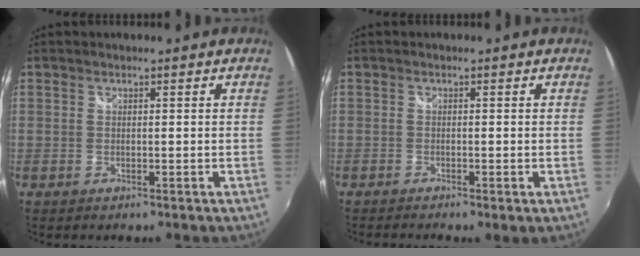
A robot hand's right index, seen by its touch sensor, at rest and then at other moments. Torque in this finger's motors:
{"motor_torque": [0.91, -0.89, 0.19, 0.02]}